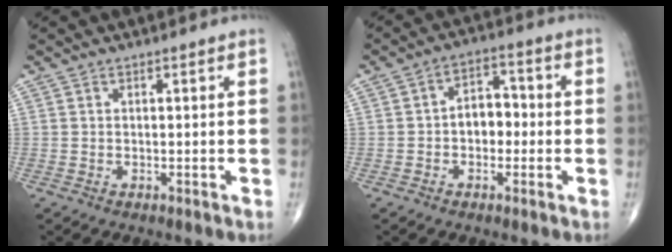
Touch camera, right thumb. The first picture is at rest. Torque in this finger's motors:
{"motor_torque": [0.01, -0.16, 0.50, -0.14, 0.04]}